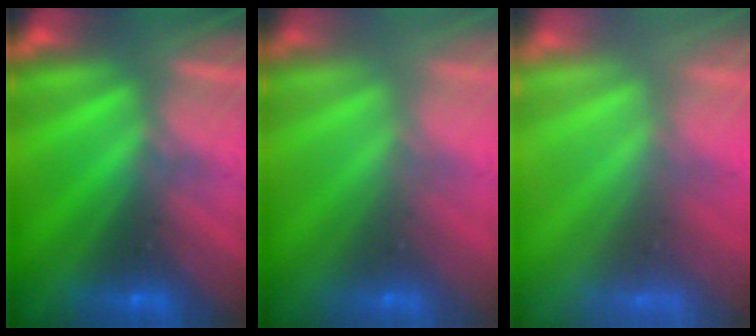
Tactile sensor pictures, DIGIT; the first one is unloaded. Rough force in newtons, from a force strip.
{"total": 2.8}
{"total": 7.4}